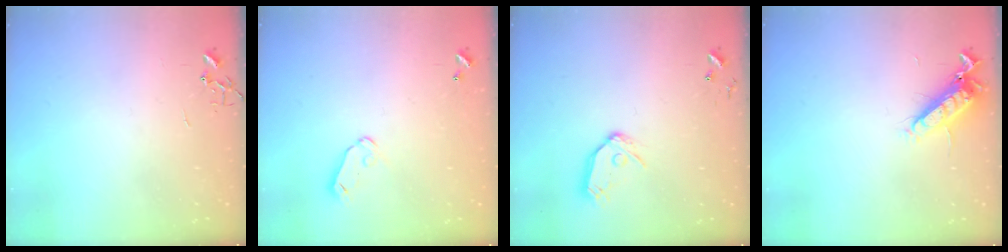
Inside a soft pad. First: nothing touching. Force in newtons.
{"total": 5.8, "press": 5.8, "slide": 0.5}
{"total": 9.6, "press": 9.6, "slide": 1.0}
{"total": 13.5, "press": 13.3, "slide": 1.9}